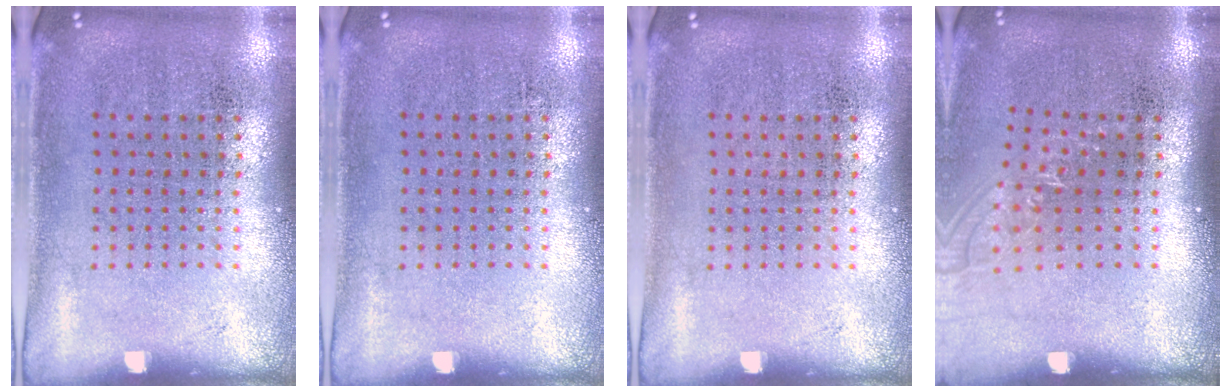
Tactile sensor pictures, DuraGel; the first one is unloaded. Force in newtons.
{"total": 0.0}
{"total": 0.0}
{"total": 1.1, "press": 0.9, "slide": 0.6}